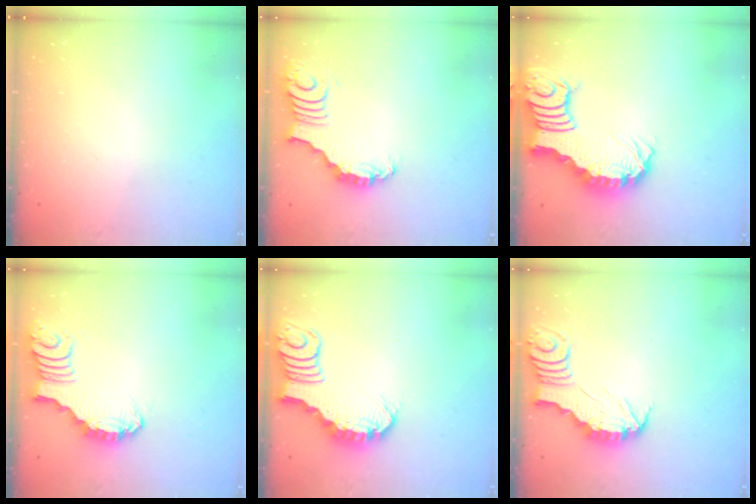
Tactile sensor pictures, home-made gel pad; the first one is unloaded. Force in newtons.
{"total": 3.5, "press": 3.5, "slide": 0.5}
{"total": 6.3, "press": 6.3, "slide": 0.9}
{"total": 1.9, "press": 1.8, "slide": 0.3}
{"total": 3.5, "press": 3.5, "slide": 0.3}
{"total": 3.2, "press": 3.1, "slide": 0.4}